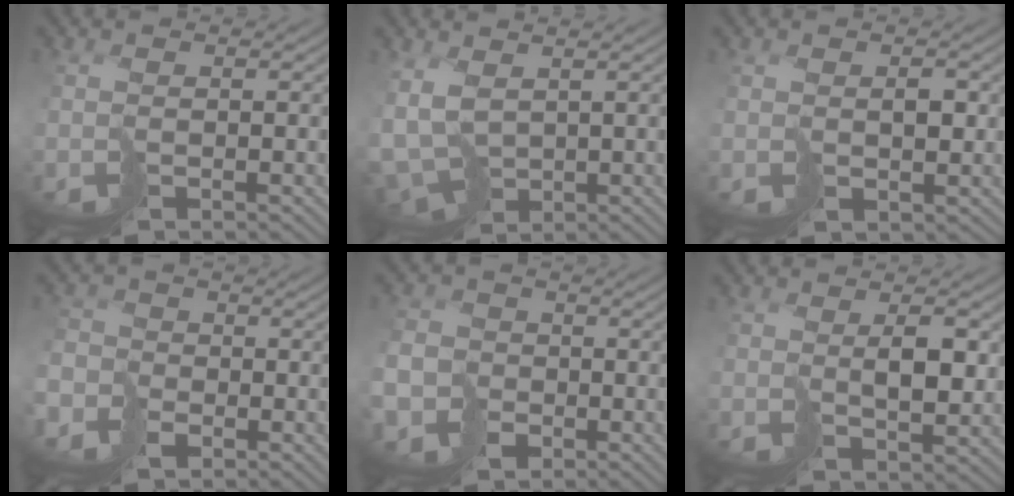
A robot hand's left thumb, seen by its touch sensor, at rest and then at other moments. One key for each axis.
{"total": 6.5, "fx": -0.6, "fy": 4.4, "fz": 4.8, "tx": -0.130, "ty": -0.027, "tz": -0.002}
{"total": 2.4, "fx": 1.0, "fy": 1.7, "fz": 1.3, "tx": -0.017, "ty": 0.000, "tz": 0.029}
{"total": 5.3, "fx": -3.1, "fy": 4.1, "fz": 1.3, "tx": -0.037, "ty": -0.014, "tz": -0.077}
{"total": 8.4, "fx": -4.0, "fy": 6.9, "fz": 2.8, "tx": -0.078, "ty": -0.041, "tz": -0.090}
{"total": 3.5, "fx": 1.9, "fy": 1.5, "fz": 2.6, "tx": -0.049, "ty": -0.002, "tz": 0.046}